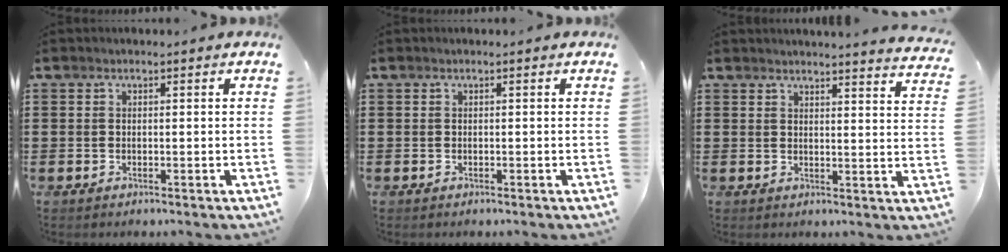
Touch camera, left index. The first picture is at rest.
{"total": 0.0}
{"total": 3.4, "force": [3.3, -0.7, 0.4], "torque": [-0.011, -0.021, 0.058]}